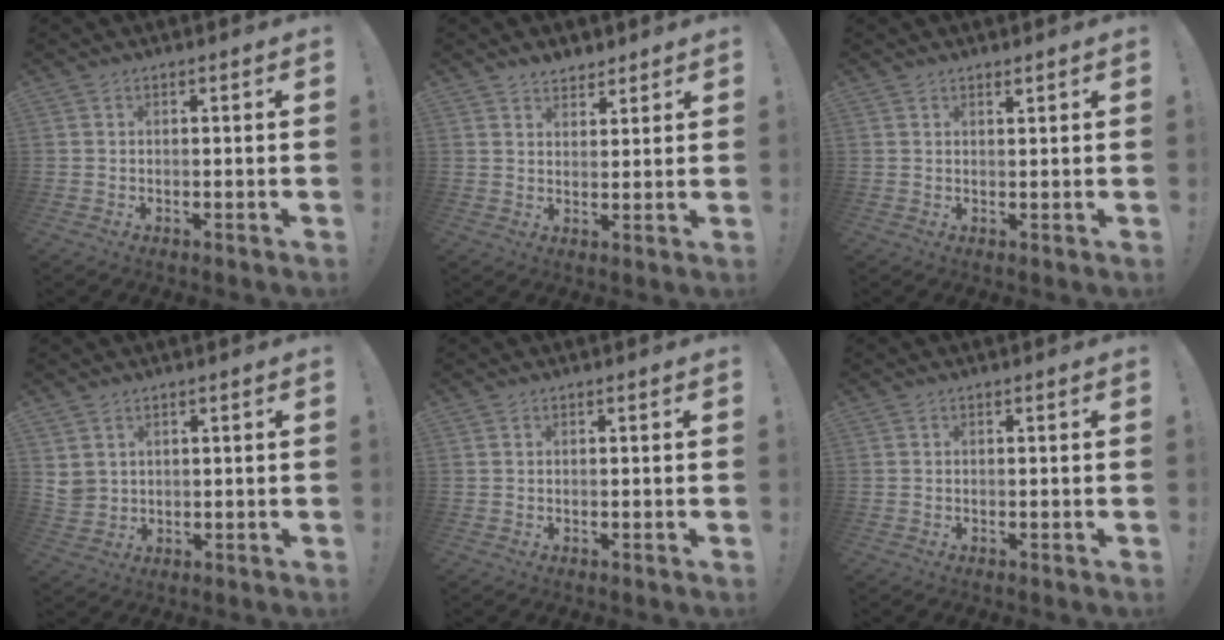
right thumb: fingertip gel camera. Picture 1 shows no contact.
{"total": 4.2, "force": [3.6, 2.1, 0.5], "torque": [0.002, -0.023, 0.065]}
{"total": 1.0, "force": [1.0, 0.3, 0.3], "torque": [0.004, -0.006, 0.016]}
{"total": 4.4, "force": [2.4, 3.4, 1.6], "torque": [-0.041, -0.006, 0.049]}
{"total": 0.0}
{"total": 0.0}